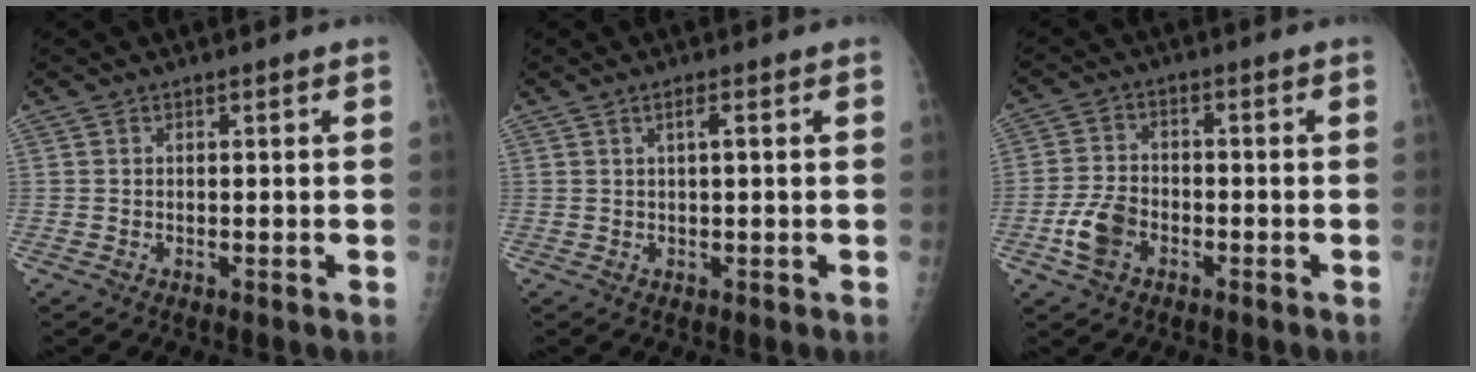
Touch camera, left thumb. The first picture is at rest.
{"total": 1.6, "force": [0.5, 0.2, 1.5], "torque": [-0.031, 0.006, 0.011]}
{"total": 6.4, "force": [-2.9, 4.2, 3.9], "torque": [-0.077, 0.012, -0.056]}